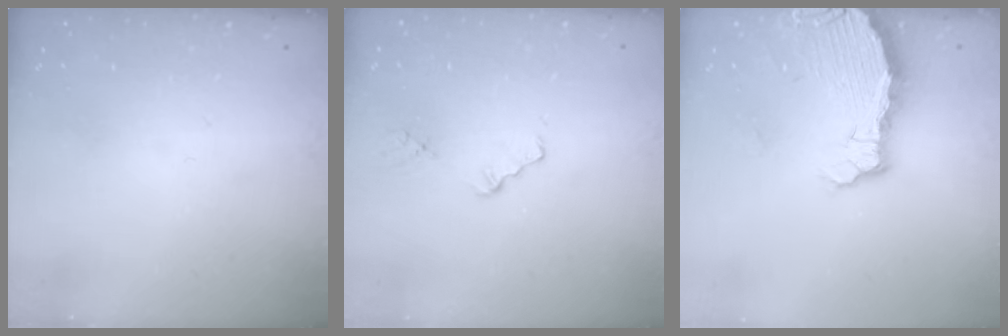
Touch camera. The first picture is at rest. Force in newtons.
{"total": 1.2, "press": 1.2, "slide": 0.2}
{"total": 4.1, "press": 4.1, "slide": 0.5}